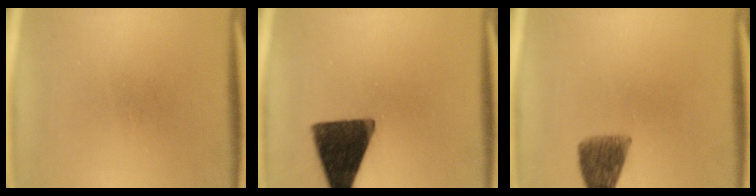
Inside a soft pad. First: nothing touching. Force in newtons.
{"total": 14.5}
{"total": 6.6}